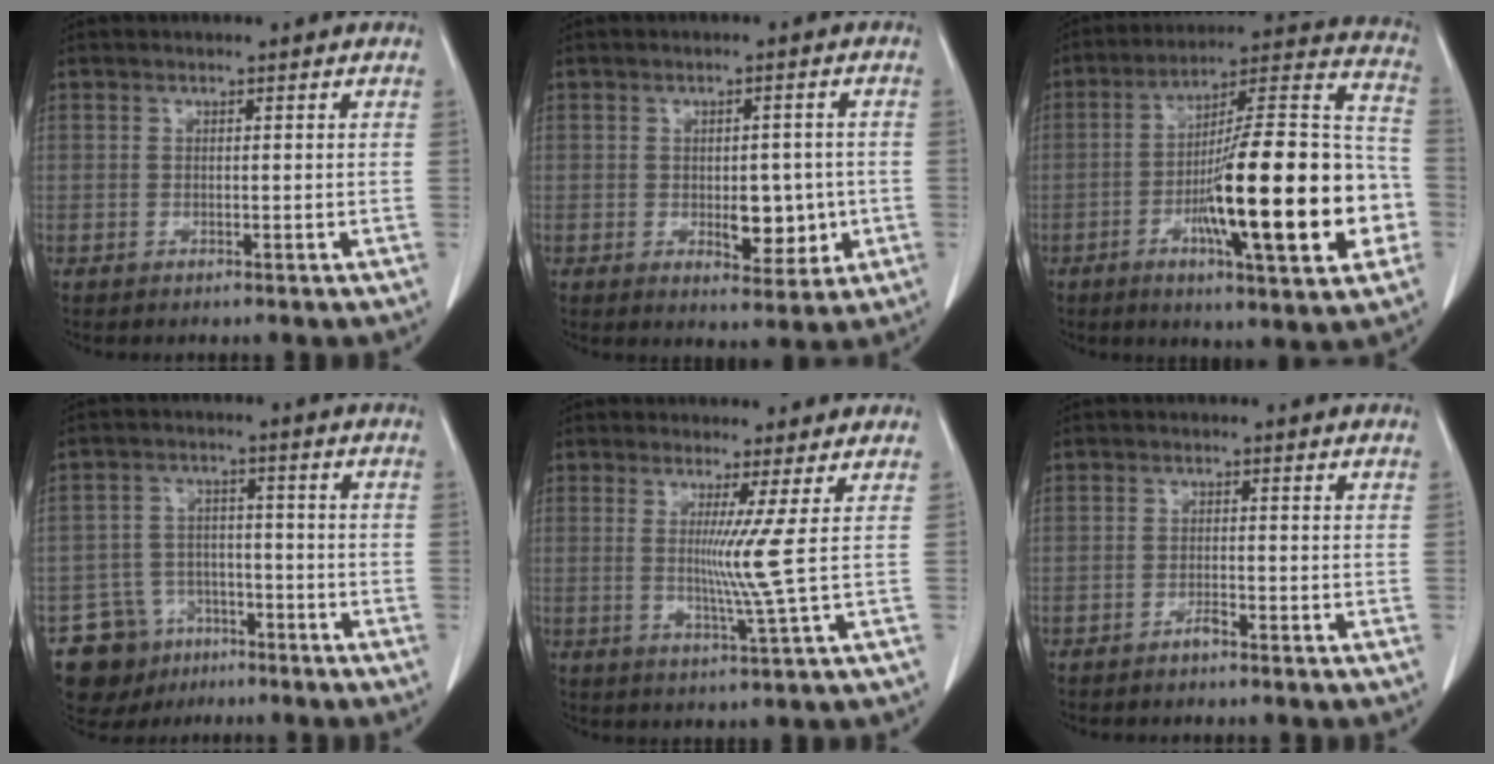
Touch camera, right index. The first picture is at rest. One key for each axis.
{"total": 6.2, "fx": -1.1, "fy": 3.2, "fz": 5.3, "tx": -0.060, "ty": -0.001, "tz": -0.006}
{"total": 24.5, "fx": -6.3, "fy": 3.5, "fz": 23.4, "tx": -0.318, "ty": 0.009, "tz": -0.095}
{"total": 9.1, "fx": -5.9, "fy": 6.8, "fz": 1.0, "tx": -0.022, "ty": 0.028, "tz": -0.091}
{"total": 5.2, "fx": 0.7, "fy": -2.3, "fz": 4.6, "tx": -0.088, "ty": -0.021, "tz": 0.020}
{"total": 1.4, "fx": -1.2, "fy": 0.0, "fz": 0.7, "tx": -0.015, "ty": 0.001, "tz": -0.021}